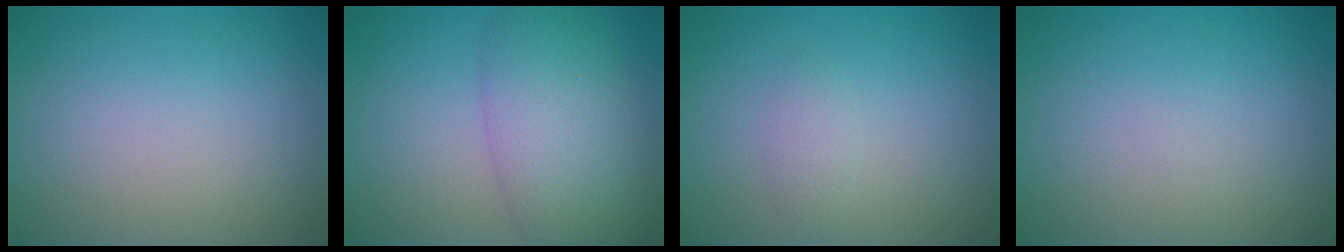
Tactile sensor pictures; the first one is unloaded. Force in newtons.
{"total": 7.3, "press": 7.3, "slide": 0.3}
{"total": 1.2, "press": 1.2, "slide": 0.1}
{"total": 0.0}